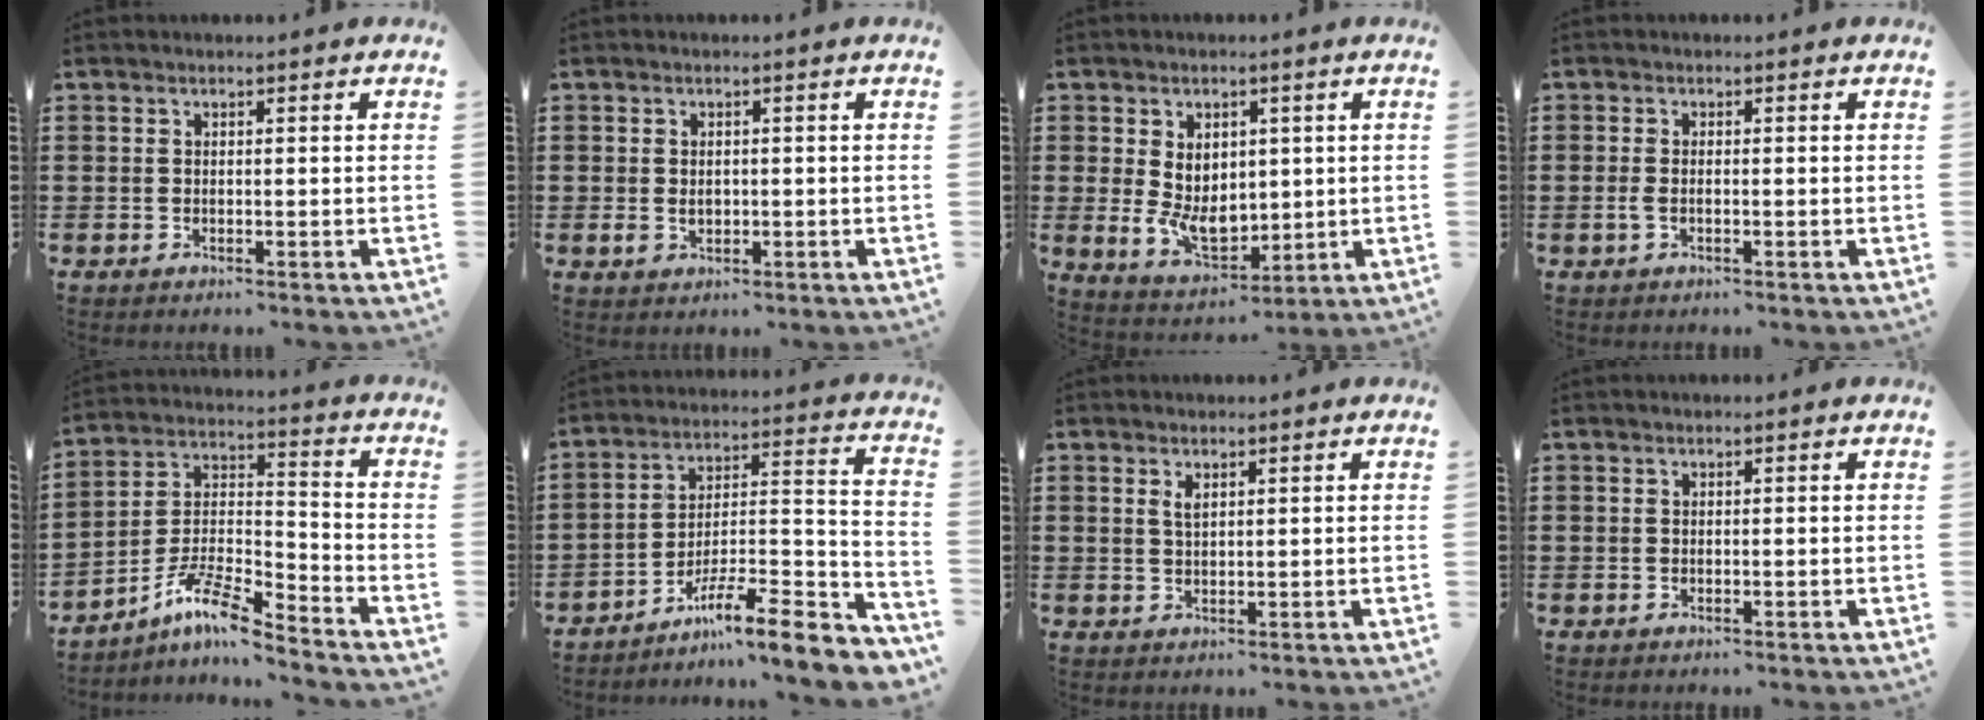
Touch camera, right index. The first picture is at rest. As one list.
[{"total": 1.8, "force": [-0.1, 1.3, 1.3], "torque": [-0.026, 0.005, -0.003]}, {"total": 7.1, "force": [0.4, 5.3, 4.8], "torque": [-0.092, 0.006, 0.007]}, {"total": 1.4, "force": [-0.3, 0.4, 1.3], "torque": [-0.031, -0.004, -0.007]}, {"total": 9.0, "force": [-7.3, 1.2, 5.2], "torque": [-0.118, 0.000, -0.147]}, {"total": 10.0, "force": [-7.6, 1.4, 6.3], "torque": [-0.092, 0.012, -0.146]}, {"total": 1.6, "force": [0.9, 0.6, 1.2], "torque": [-0.027, 0.002, 0.015]}, {"total": 0.0}]